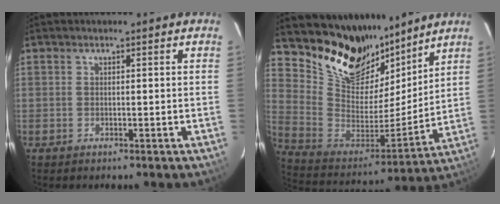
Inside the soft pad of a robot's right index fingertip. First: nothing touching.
{"total": 20.6, "force": [16.0, 10.1, 8.0], "torque": [-0.193, -0.012, 0.294]}